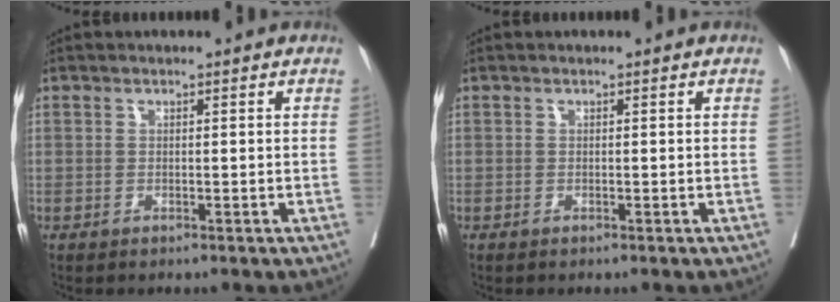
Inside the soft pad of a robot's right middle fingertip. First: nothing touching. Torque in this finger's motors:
{"motor_torque": [0.12, -0.08, 0.03, 0.01]}